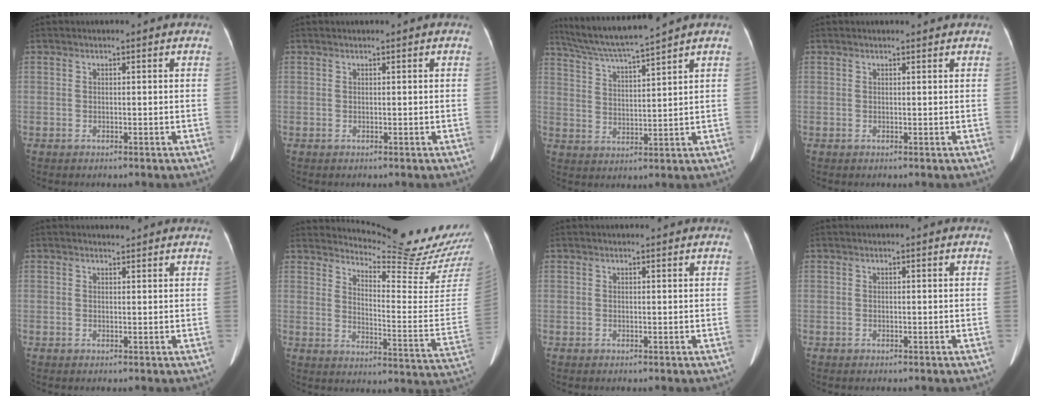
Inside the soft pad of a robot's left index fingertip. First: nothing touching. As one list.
[{"total": 0.6, "force": [0.6, -0.1, 0.2], "torque": [-0.005, 0.012, 0.013]}, {"total": 9.6, "force": [8.6, -1.8, 4.0], "torque": [-0.075, 0.004, 0.161]}, {"total": 1.6, "force": [1.6, 0.1, 0.3], "torque": [-0.009, 0.004, 0.020]}, {"total": 1.4, "force": [1.4, 0.2, 0.0], "torque": [-0.012, 0.006, 0.021]}, {"total": 20.0, "force": [19.1, -0.3, 6.1], "torque": [-0.102, -0.132, 0.233]}, {"total": 1.4, "force": [1.4, 0.1, 0.3], "torque": [-0.008, 0.005, 0.017]}, {"total": 0.0}]